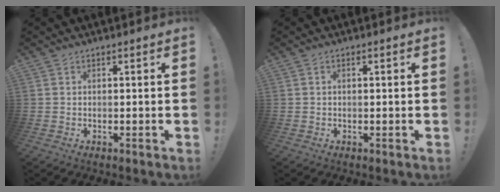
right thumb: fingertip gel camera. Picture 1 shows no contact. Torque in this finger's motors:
{"motor_torque": [-0.02, -0.20, -0.21, 0.08, 0.06]}